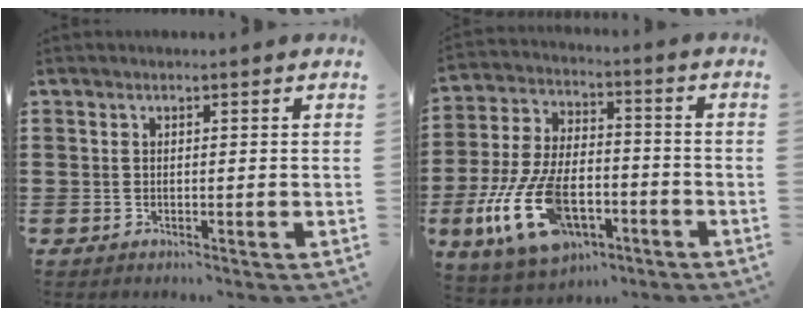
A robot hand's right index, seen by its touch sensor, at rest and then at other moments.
{"total": 13.8, "force": [-5.6, 7.3, 10.2], "torque": [-0.243, 0.003, -0.106]}